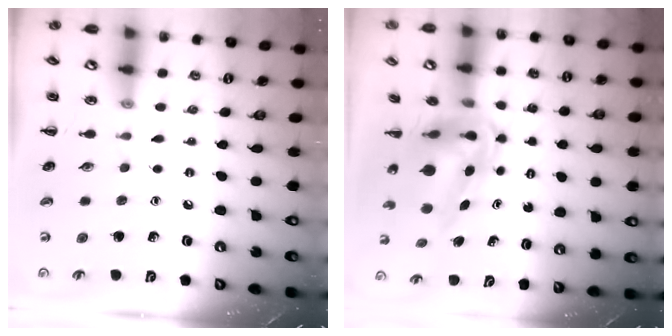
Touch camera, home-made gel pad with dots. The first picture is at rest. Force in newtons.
{"total": 6.7, "press": 6.4, "slide": 2.0}